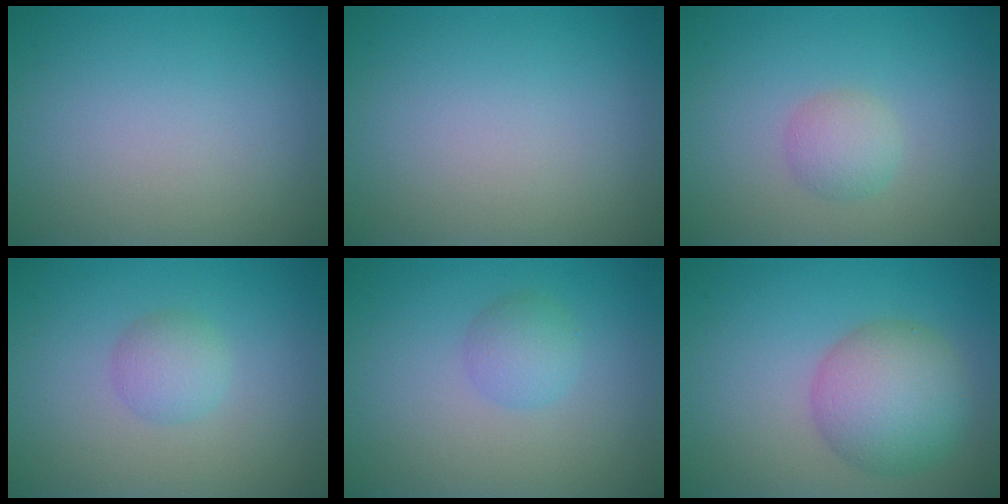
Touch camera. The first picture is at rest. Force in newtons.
{"total": 0.0}
{"total": 1.9, "press": 1.9, "slide": 0.0}
{"total": 2.1, "press": 2.1, "slide": 0.1}
{"total": 2.0, "press": 2.0, "slide": 0.1}
{"total": 6.2, "press": 6.2, "slide": 0.1}